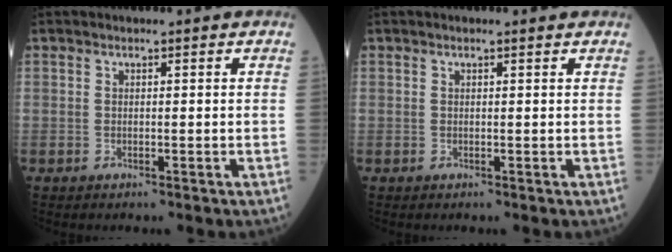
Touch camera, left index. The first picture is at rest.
{"total": 1.4, "force": [1.2, 0.0, 0.7], "torque": [-0.012, 0.010, 0.017]}